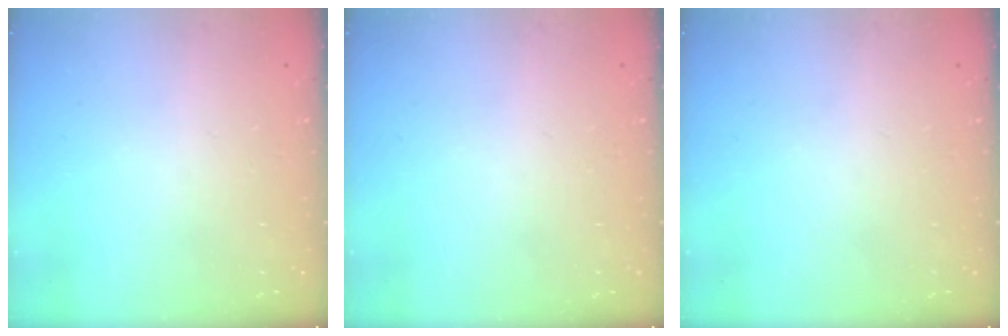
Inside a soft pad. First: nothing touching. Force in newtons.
{"total": 0.0}
{"total": 0.0}